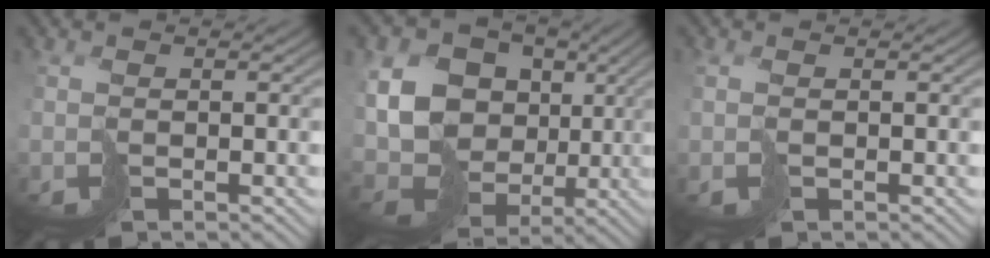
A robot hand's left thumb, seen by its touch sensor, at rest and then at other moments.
{"total": 15.4, "force": [1.5, 12.9, 8.2], "torque": [-0.223, 0.001, 0.033]}
{"total": 0.8, "force": [-0.1, 0.3, 0.7], "torque": [-0.021, -0.001, -0.002]}